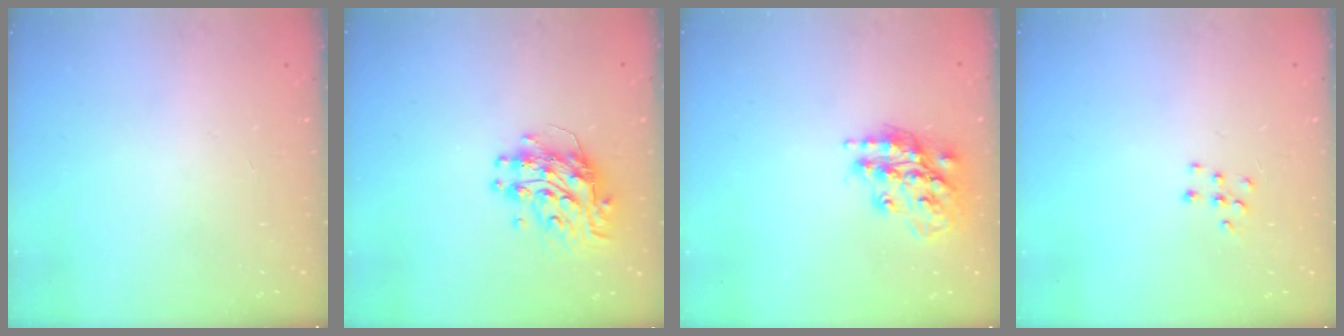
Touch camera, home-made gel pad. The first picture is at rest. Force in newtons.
{"total": 11.5, "press": 11.5, "slide": 1.0}
{"total": 17.5, "press": 17.4, "slide": 1.4}
{"total": 5.3, "press": 5.3, "slide": 0.5}